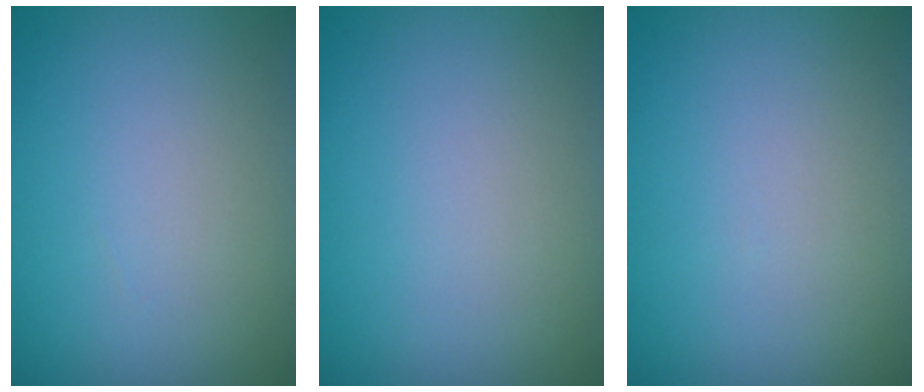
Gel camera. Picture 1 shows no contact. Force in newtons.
{"total": 0.0}
{"total": 0.0}